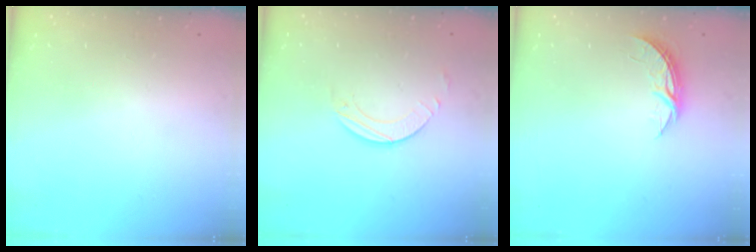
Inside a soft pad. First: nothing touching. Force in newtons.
{"total": 1.9, "press": 1.9, "slide": 0.1}
{"total": 4.3, "press": 4.3, "slide": 0.3}